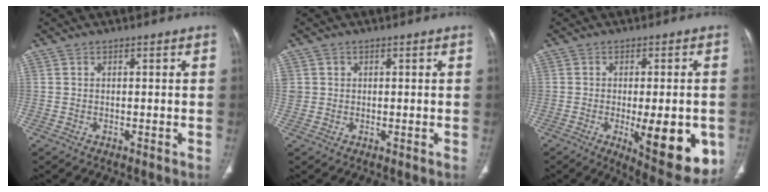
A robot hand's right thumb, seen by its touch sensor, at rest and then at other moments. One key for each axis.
{"total": 2.3, "fx": 0.5, "fy": 2.2, "fz": 0.5, "tx": 0.001, "ty": 0.002, "tz": 0.016}
{"total": 16.5, "fx": -4.2, "fy": 5.9, "fz": 14.9, "tx": -0.160, "ty": -0.017, "tz": -0.037}